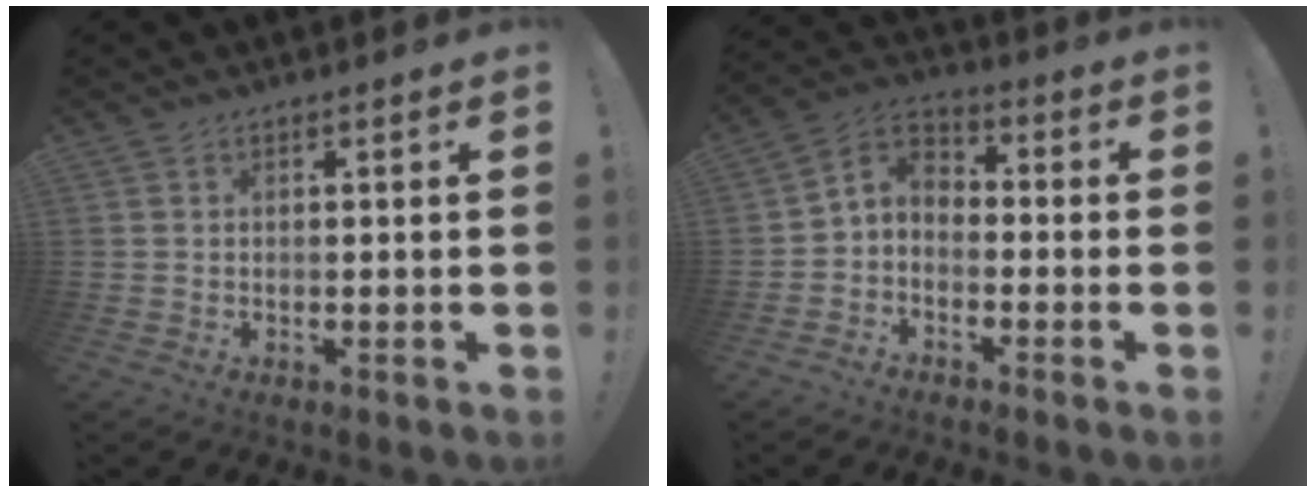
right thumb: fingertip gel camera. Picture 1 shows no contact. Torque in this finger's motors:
{"motor_torque": [0.04, 0.04, 0.11, 0.12, -0.06]}